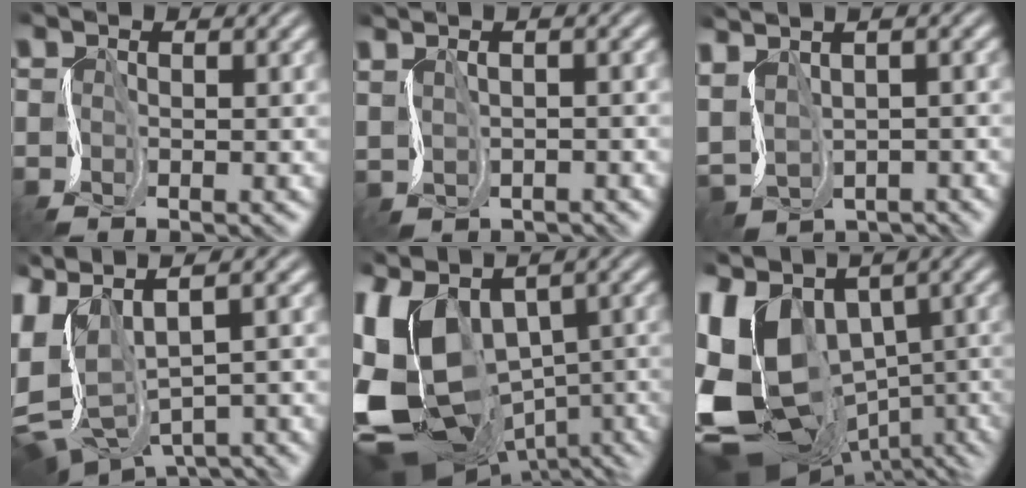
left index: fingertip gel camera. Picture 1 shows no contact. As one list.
[{"total": 0.9, "force": [-0.2, -0.8, -0.3], "torque": [-0.007, -0.012, 0.010]}, {"total": 1.3, "force": [-0.1, 0.7, 1.1], "torque": [-0.018, -0.011, 0.017]}, {"total": 6.0, "force": [-0.3, 2.9, 5.2], "torque": [-0.138, -0.013, 0.009]}, {"total": 15.0, "force": [-2.6, 9.5, 11.3], "torque": [-0.243, -0.032, -0.003]}, {"total": 15.4, "force": [-1.1, 10.2, 11.5], "torque": [-0.234, -0.033, 0.029]}]